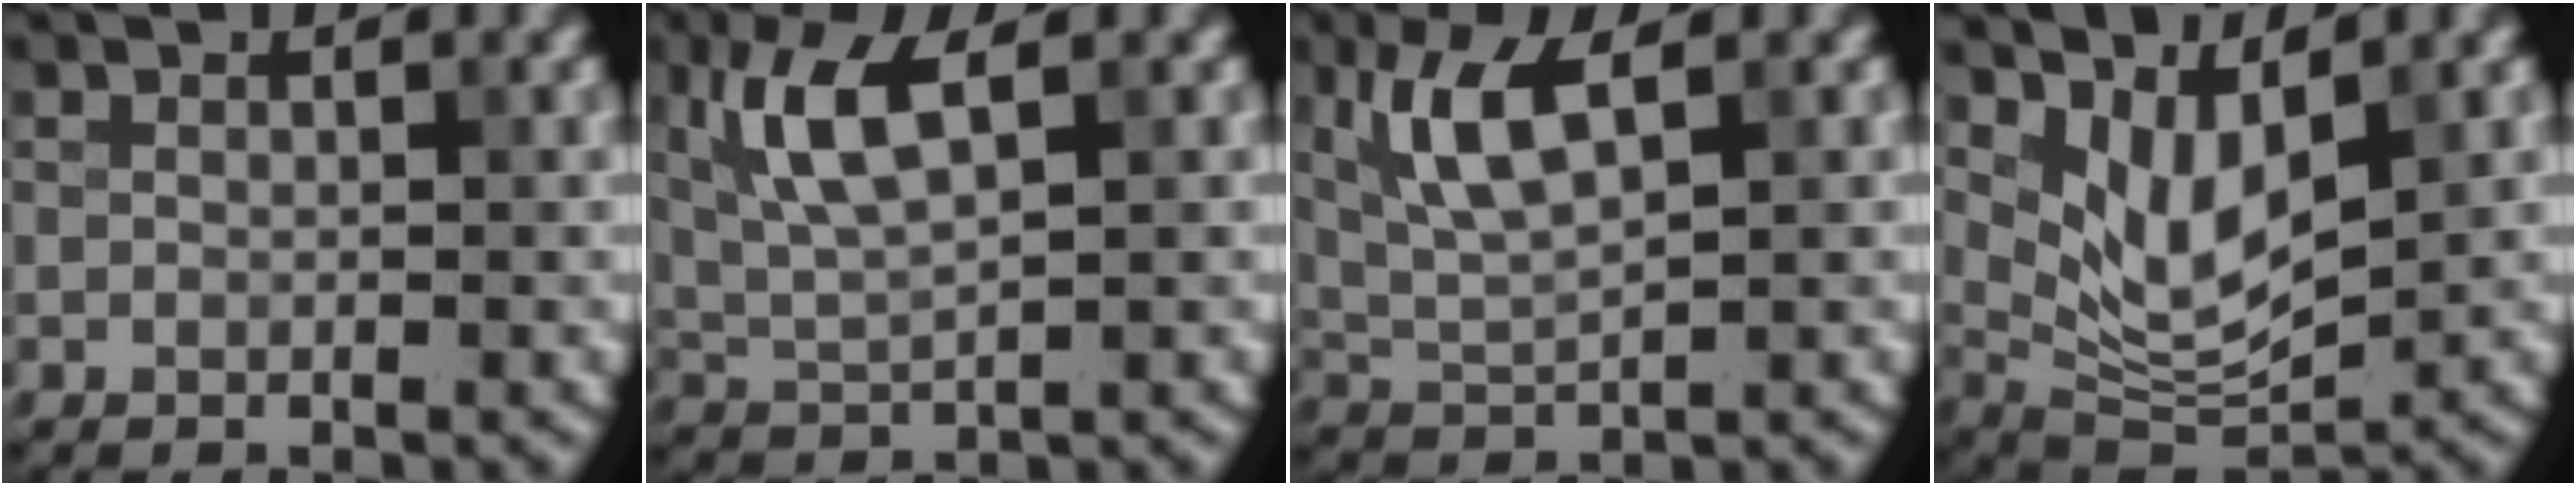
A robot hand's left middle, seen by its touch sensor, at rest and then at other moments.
{"total": 5.8, "force": [2.2, 1.9, 5.0], "torque": [-0.109, 0.007, 0.047]}
{"total": 5.3, "force": [2.1, 1.7, 4.6], "torque": [-0.102, 0.002, 0.046]}
{"total": 5.1, "force": [2.6, 2.2, 3.8], "torque": [-0.085, -0.017, 0.059]}